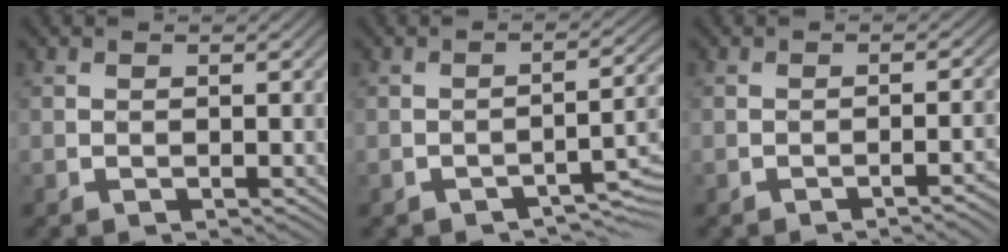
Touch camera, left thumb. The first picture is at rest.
{"total": 4.4, "force": [-2.9, 1.2, 3.0], "torque": [-0.040, 0.010, -0.044]}
{"total": 3.7, "force": [-1.8, 0.8, 3.1], "torque": [-0.027, 0.014, -0.032]}